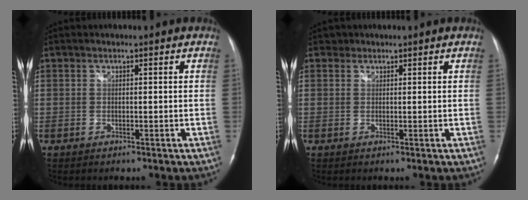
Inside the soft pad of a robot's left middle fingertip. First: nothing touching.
{"total": 0.8, "force": [0.6, 0.5, -0.1], "torque": [0.003, 0.001, 0.008]}